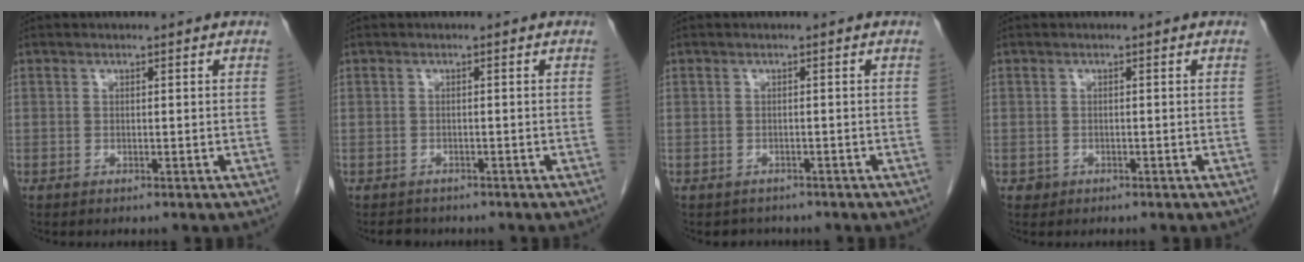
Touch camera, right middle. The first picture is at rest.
{"total": 1.9, "force": [-1.6, 0.9, 0.0], "torque": [-0.006, -0.001, -0.025]}
{"total": 2.1, "force": [-1.7, 1.2, -0.1], "torque": [-0.004, 0.001, -0.026]}
{"total": 0.9, "force": [-0.5, 0.7, 0.0], "torque": [-0.002, 0.003, -0.006]}